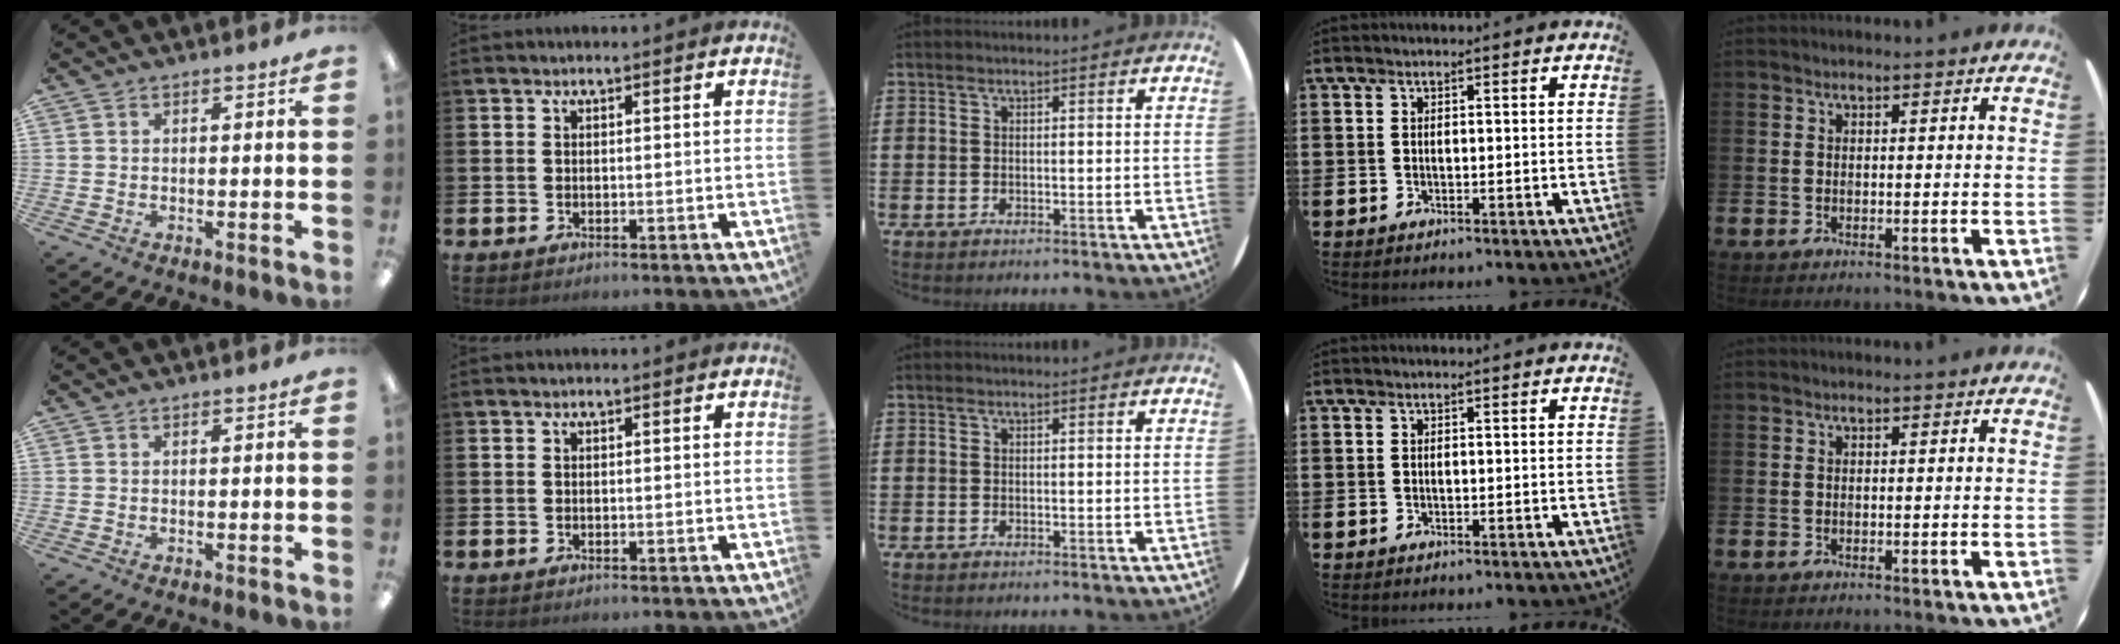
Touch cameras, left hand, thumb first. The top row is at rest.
{}